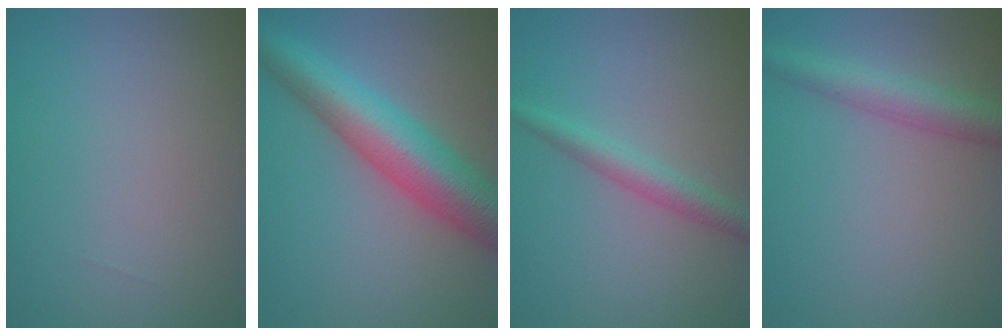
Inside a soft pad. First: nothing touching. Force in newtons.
{"total": 9.3, "press": 9.3, "slide": 0.1}
{"total": 2.5, "press": 2.5, "slide": 0.1}
{"total": 4.1, "press": 4.1, "slide": 0.1}